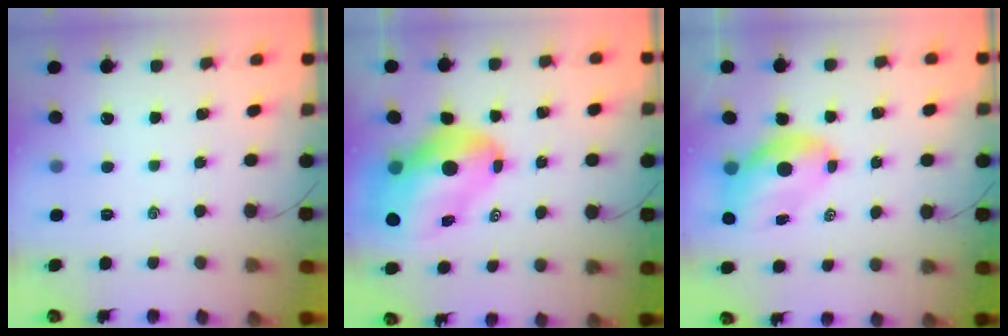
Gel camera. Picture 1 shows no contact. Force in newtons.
{"total": 15.1, "press": 14.4, "slide": 4.7}
{"total": 7.1, "press": 6.8, "slide": 2.0}